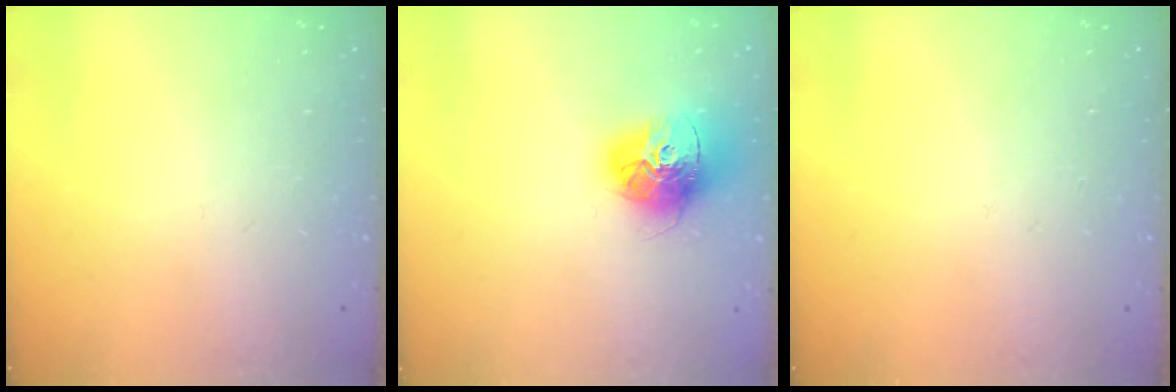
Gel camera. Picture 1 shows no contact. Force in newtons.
{"total": 15.2, "press": 15.2, "slide": 1.3}
{"total": 0.0}